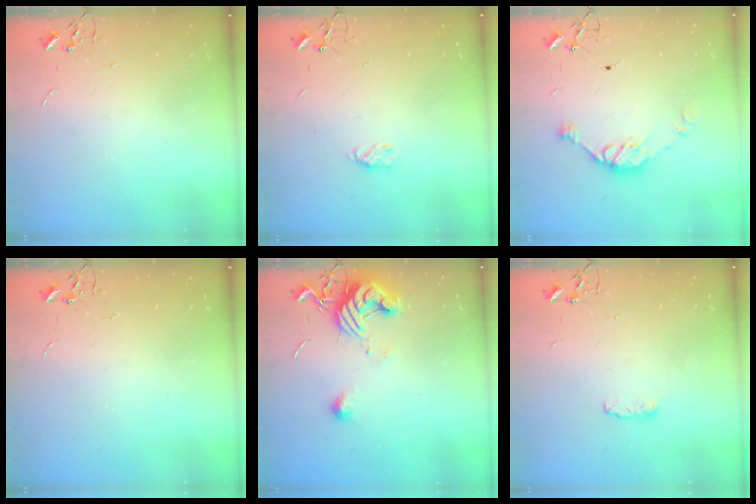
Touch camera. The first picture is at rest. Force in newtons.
{"total": 4.5, "press": 4.4, "slide": 0.7}
{"total": 9.6, "press": 9.6, "slide": 0.8}
{"total": 0.0}
{"total": 12.7, "press": 12.7, "slide": 0.5}
{"total": 3.7, "press": 3.6, "slide": 0.6}